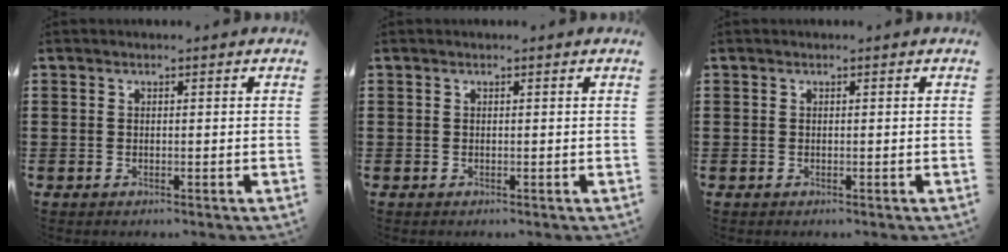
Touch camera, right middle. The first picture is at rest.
{"total": 0.0}
{"total": 0.0}